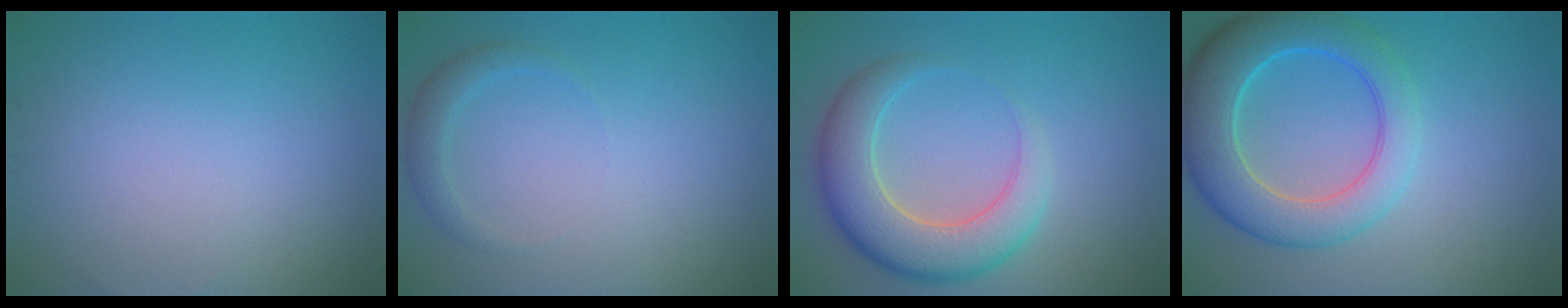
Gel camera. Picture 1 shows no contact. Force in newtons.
{"total": 1.7, "press": 1.7, "slide": 0.1}
{"total": 6.8, "press": 6.7, "slide": 0.6}
{"total": 7.8, "press": 7.8, "slide": 0.4}